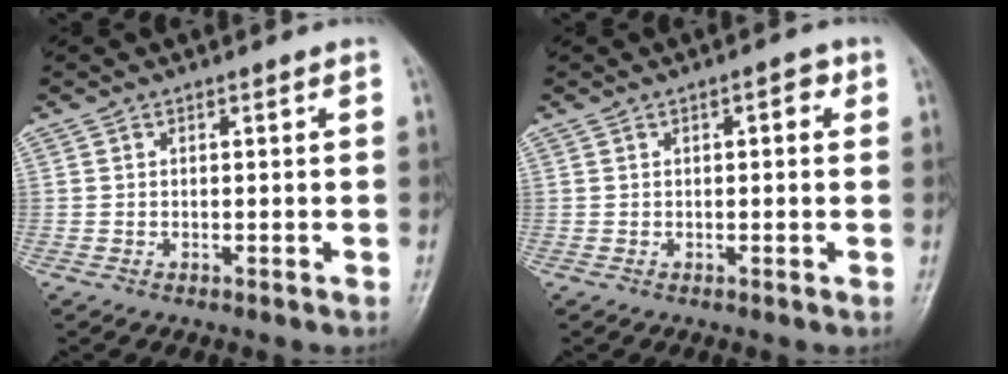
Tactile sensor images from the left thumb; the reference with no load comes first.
{"total": 2.6, "force": [0.9, 1.1, 2.2], "torque": [-0.022, 0.003, 0.007]}